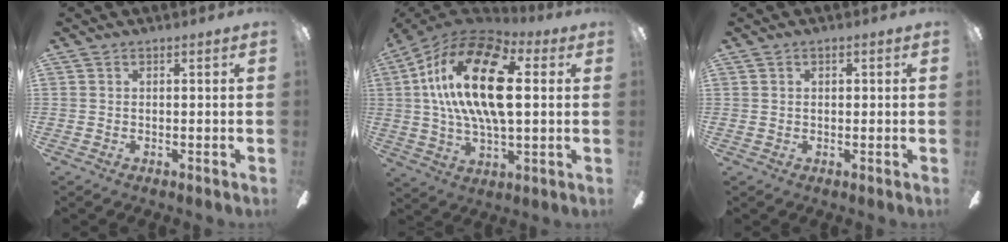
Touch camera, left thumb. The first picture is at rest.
{"total": 23.4, "force": [5.7, 11.1, 19.8], "torque": [-0.394, -0.004, 0.090]}
{"total": 1.1, "force": [0.2, 0.8, 0.7], "torque": [-0.013, 0.005, 0.003]}